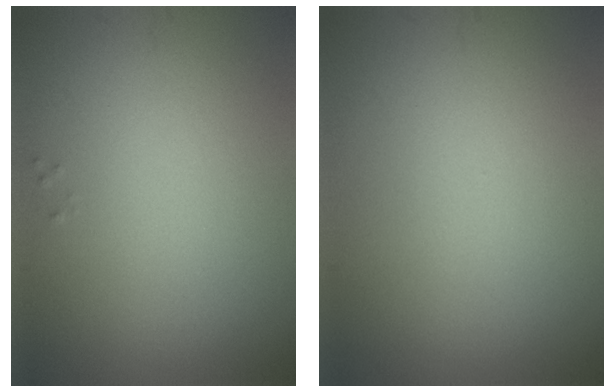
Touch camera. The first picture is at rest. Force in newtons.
{"total": 0.0}